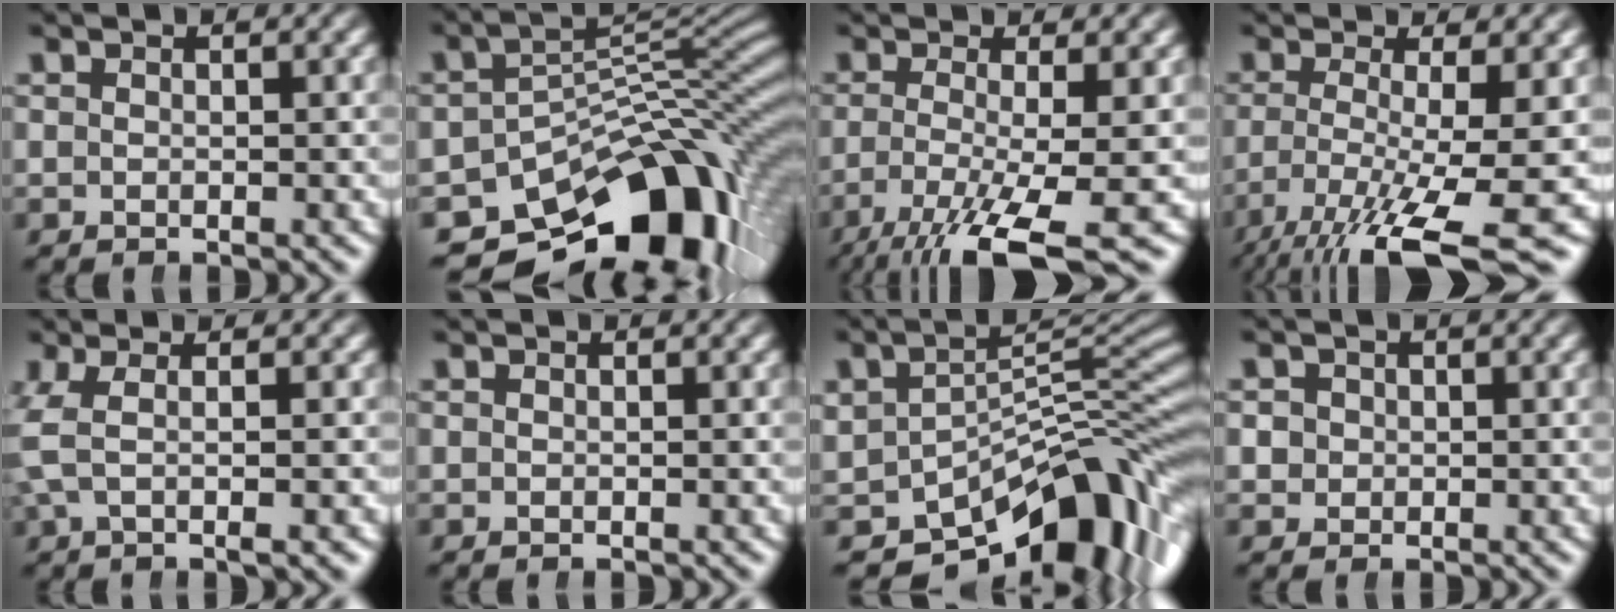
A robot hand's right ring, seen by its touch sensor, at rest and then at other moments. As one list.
[{"total": 18.9, "force": [-10.1, 10.2, 12.3], "torque": [-0.156, -0.038, -0.137]}, {"total": 7.0, "force": [-3.8, 1.6, 5.6], "torque": [-0.107, -0.045, -0.040]}, {"total": 8.6, "force": [-4.4, 2.5, 6.9], "torque": [-0.131, -0.050, -0.042]}, {"total": 3.3, "force": [0.3, 0.8, 3.2], "torque": [-0.063, 0.008, 0.006]}, {"total": 0.0}, {"total": 14.2, "force": [-7.0, 7.3, 10.0], "torque": [-0.130, -0.034, -0.087]}, {"total": 2.4, "force": [0.2, 2.2, 0.8], "torque": [-0.018, -0.006, 0.009]}]